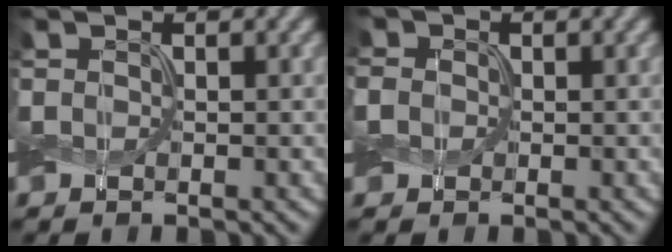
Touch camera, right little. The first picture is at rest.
{"total": 2.3, "force": [0.4, 2.0, 0.9], "torque": [-0.035, 0.009, 0.004]}